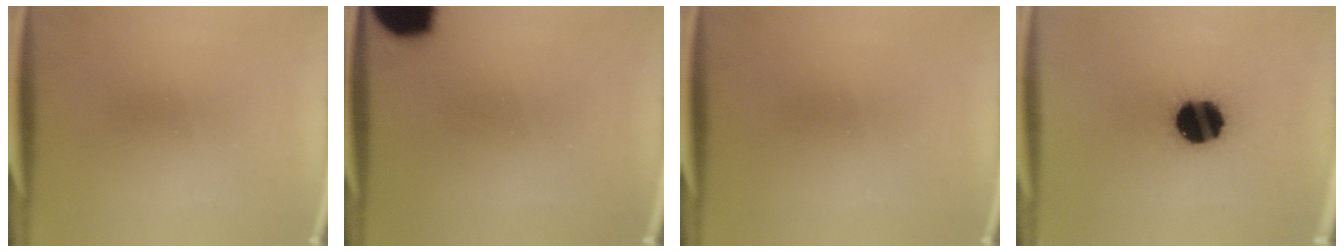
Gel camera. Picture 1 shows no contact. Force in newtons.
{"total": 14.0}
{"total": 0.0}
{"total": 16.6}